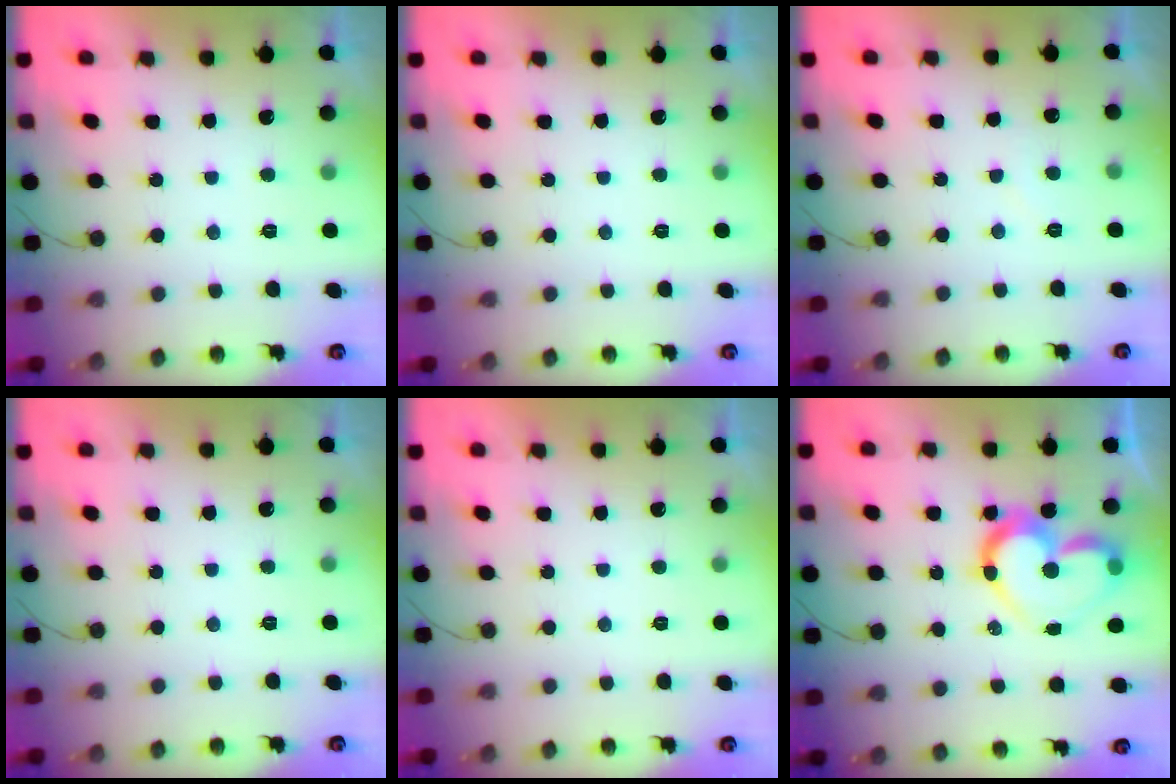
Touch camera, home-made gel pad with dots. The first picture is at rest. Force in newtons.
{"total": 0.0}
{"total": 4.0, "press": 4.0, "slide": 0.3}
{"total": 0.0}
{"total": 1.9, "press": 1.9, "slide": 0.1}
{"total": 15.4, "press": 15.4, "slide": 1.4}